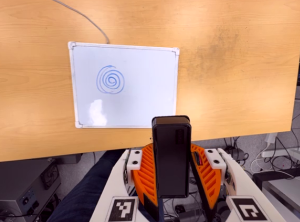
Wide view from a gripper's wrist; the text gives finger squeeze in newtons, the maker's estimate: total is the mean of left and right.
{"total": 5.2, "left": 5.0, "right": 5.4}